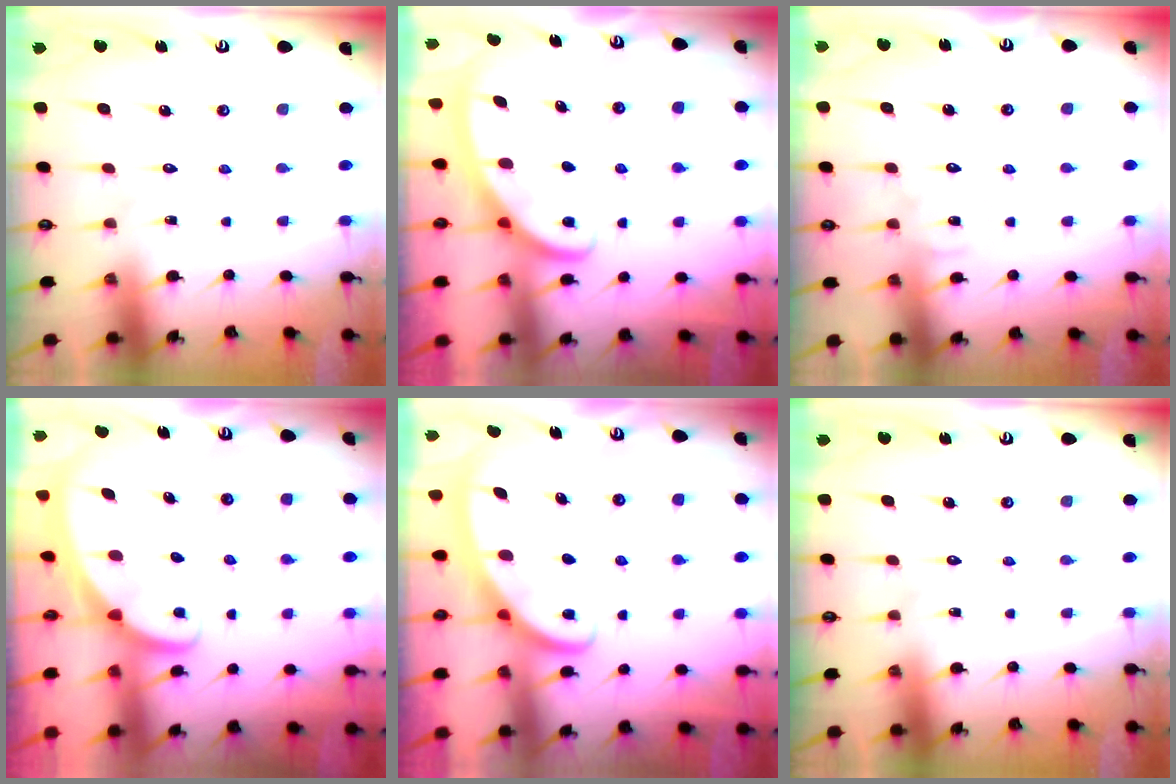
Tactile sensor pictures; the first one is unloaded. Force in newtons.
{"total": 3.0, "press": 2.9, "slide": 0.4}
{"total": 6.7, "press": 6.7, "slide": 0.7}
{"total": 1.8, "press": 1.8, "slide": 0.1}
{"total": 2.6, "press": 2.5, "slide": 0.4}
{"total": 0.0}